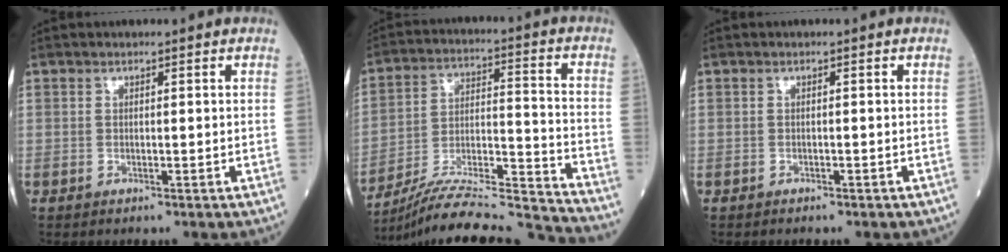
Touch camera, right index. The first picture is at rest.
{"total": 20.9, "force": [-20.0, -1.3, 6.0], "torque": [-0.111, 0.001, -0.321]}
{"total": 1.4, "force": [-1.1, 0.4, 0.7], "torque": [-0.013, -0.002, -0.012]}